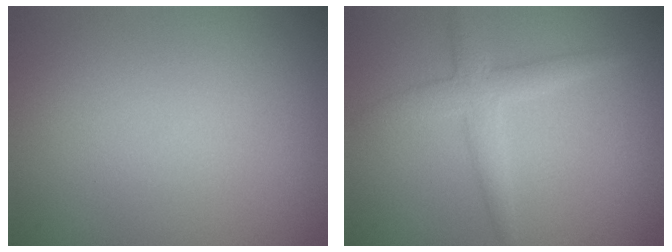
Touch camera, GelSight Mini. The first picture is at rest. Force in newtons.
{"total": 2.6, "press": 2.6, "slide": 0.1}